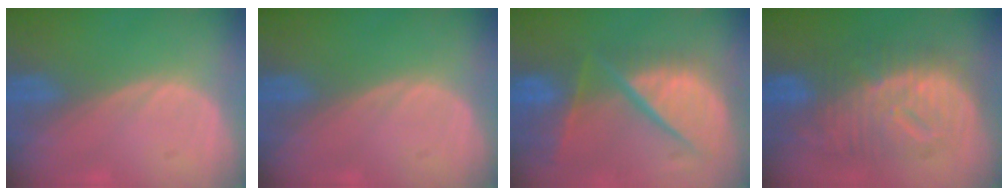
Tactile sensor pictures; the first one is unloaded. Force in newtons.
{"total": 0.0}
{"total": 12.0, "press": 9.8, "slide": 6.8}
{"total": 10.8, "press": 10.8, "slide": 0.8}